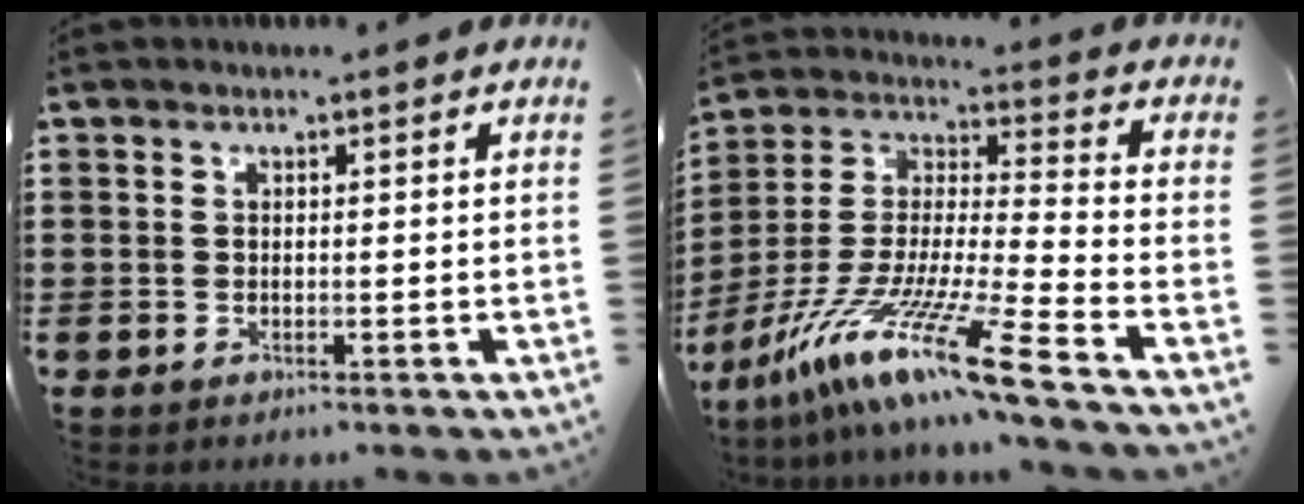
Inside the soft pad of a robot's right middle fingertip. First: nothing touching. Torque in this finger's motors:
{"motor_torque": [1.70, -0.44, 1.05, 0.21]}